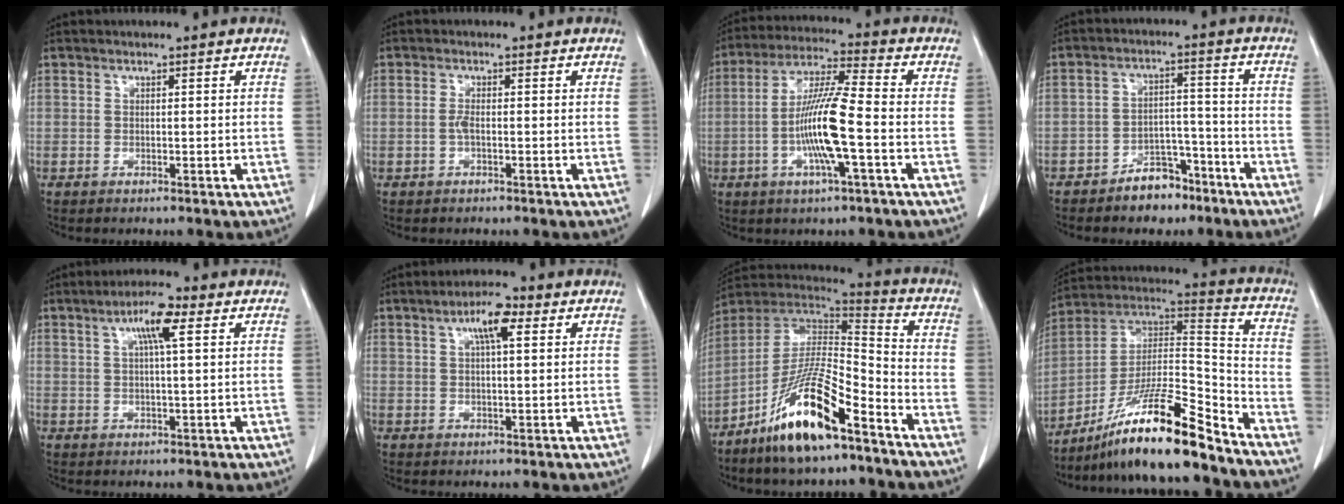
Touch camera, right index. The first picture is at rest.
{"total": 1.3, "force": [-0.3, 0.2, 1.2], "torque": [-0.023, 0.003, -0.006]}
{"total": 11.7, "force": [-2.6, 0.3, 11.5], "torque": [-0.222, 0.000, -0.054]}
{"total": 6.5, "force": [-4.7, 3.7, 2.5], "torque": [-0.038, 0.019, -0.074]}
{"total": 5.7, "force": [2.4, 0.5, 5.2], "torque": [-0.093, 0.008, 0.038]}
{"total": 5.4, "force": [2.3, 1.1, 4.7], "torque": [-0.086, 0.010, 0.037]}
{"total": 16.4, "force": [-10.3, 2.7, 12.5], "torque": [-0.243, -0.008, -0.189]}
{"total": 17.5, "force": [-13.3, 0.6, 11.5], "torque": [-0.206, 0.007, -0.234]}